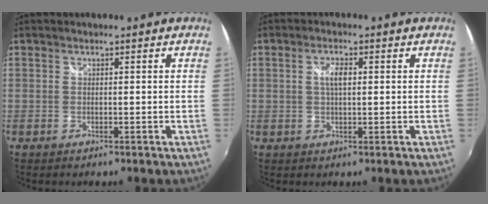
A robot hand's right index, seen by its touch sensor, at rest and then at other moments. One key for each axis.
{"total": 3.0, "fx": 0.6, "fy": 1.2, "fz": 2.7, "tx": -0.050, "ty": 0.002, "tz": 0.009}